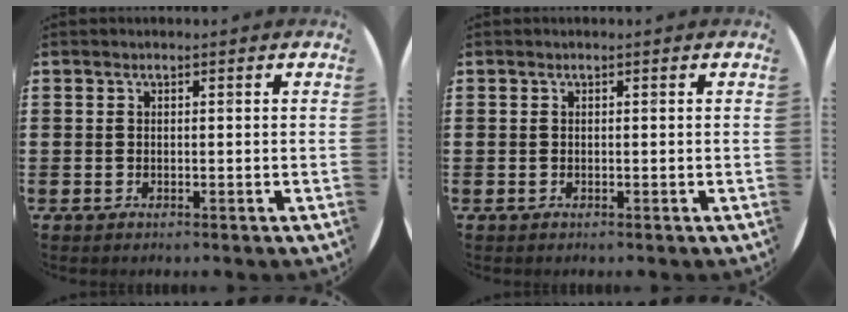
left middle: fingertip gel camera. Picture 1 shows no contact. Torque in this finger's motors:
{"motor_torque": [-0.05, 0.03, 0.00, 0.00]}